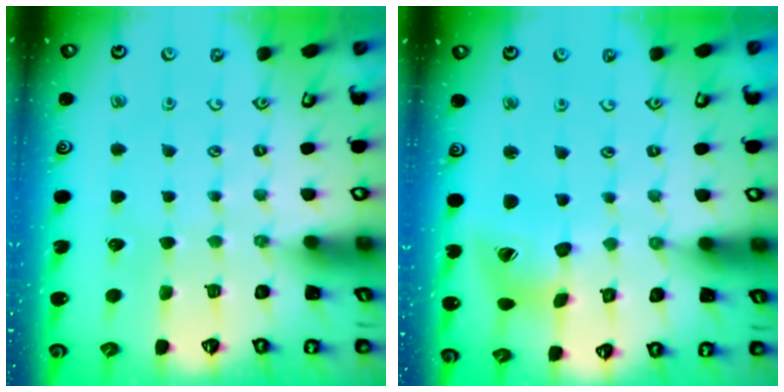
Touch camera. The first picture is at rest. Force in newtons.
{"total": 11.0, "press": 10.9, "slide": 1.1}